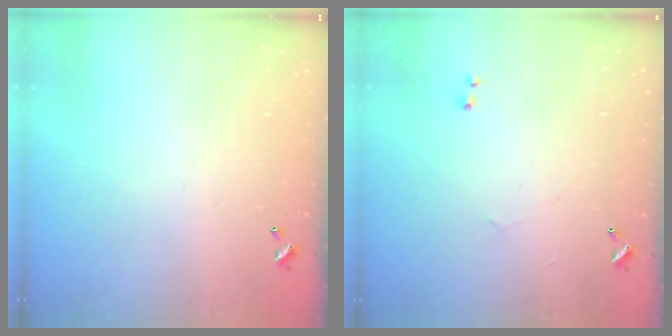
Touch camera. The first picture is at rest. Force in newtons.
{"total": 1.0, "press": 0.5, "slide": 0.8}